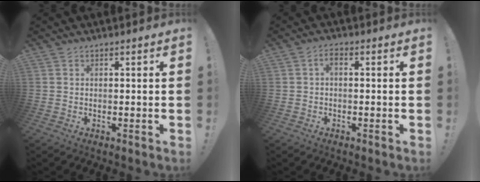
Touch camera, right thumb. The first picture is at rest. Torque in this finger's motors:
{"motor_torque": [0.35, 0.60, 0.55, -0.18, -0.02]}